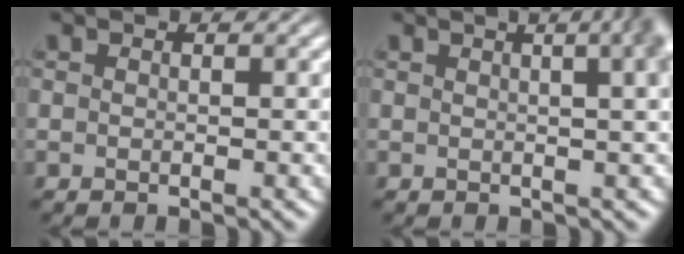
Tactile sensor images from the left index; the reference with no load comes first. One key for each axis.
{"total": 9.5, "fx": 3.1, "fy": 4.6, "fz": 7.7, "tx": -0.018, "ty": 0.057, "tz": 0.000}